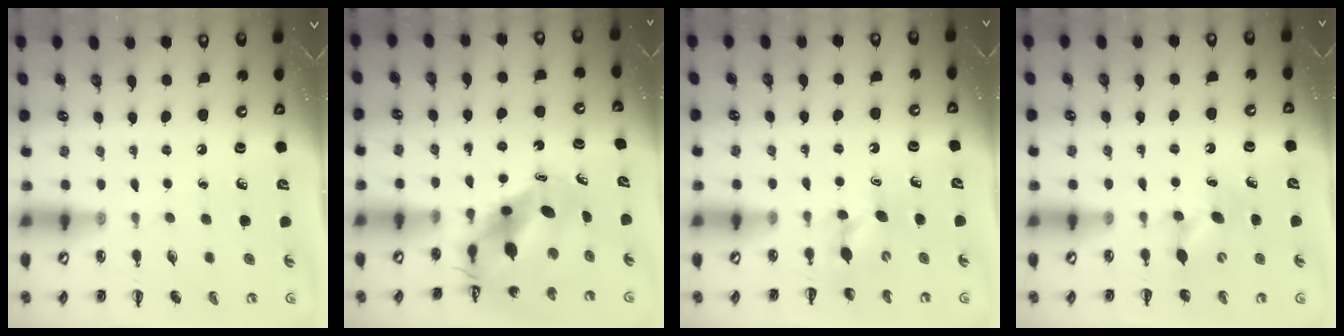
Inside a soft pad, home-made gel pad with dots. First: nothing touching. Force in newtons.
{"total": 7.3, "press": 7.1, "slide": 1.9}
{"total": 4.2, "press": 4.0, "slide": 1.1}
{"total": 6.1, "press": 6.0, "slide": 1.4}